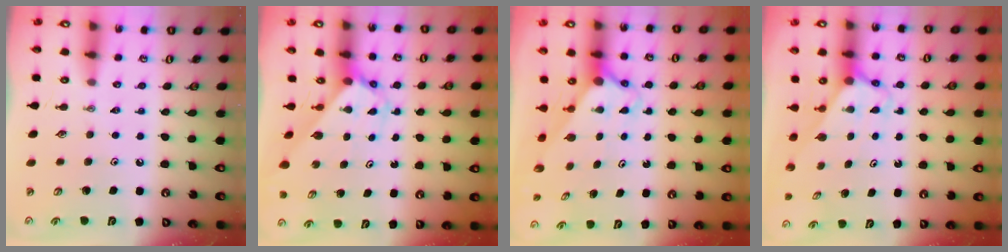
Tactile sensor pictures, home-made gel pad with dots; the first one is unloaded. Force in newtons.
{"total": 2.7, "press": 2.7, "slide": 0.3}
{"total": 2.5, "press": 2.5, "slide": 0.2}
{"total": 2.6, "press": 2.6, "slide": 0.1}